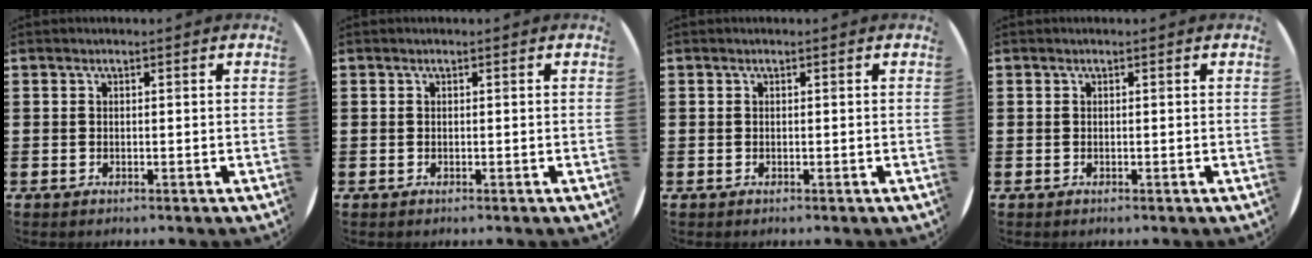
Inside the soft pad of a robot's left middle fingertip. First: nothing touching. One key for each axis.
{"total": 0.0}
{"total": 0.0}
{"total": 0.0}